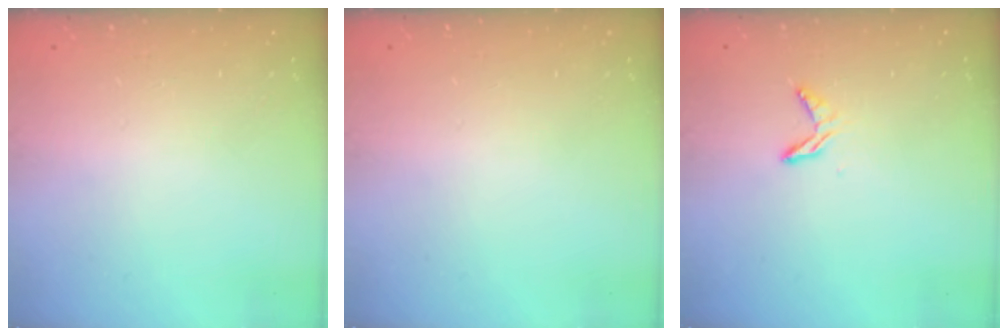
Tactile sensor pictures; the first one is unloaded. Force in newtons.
{"total": 0.0}
{"total": 5.3, "press": 5.2, "slide": 0.3}